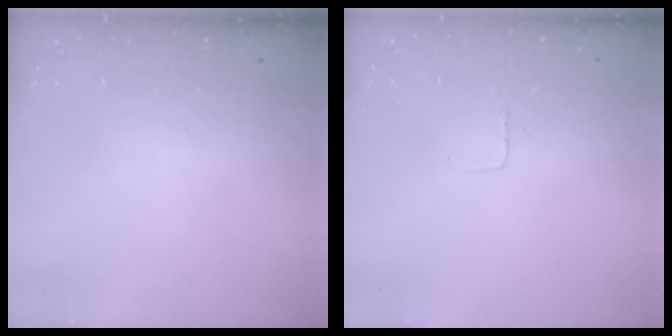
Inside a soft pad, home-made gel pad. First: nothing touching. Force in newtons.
{"total": 2.3, "press": 2.3, "slide": 0.1}